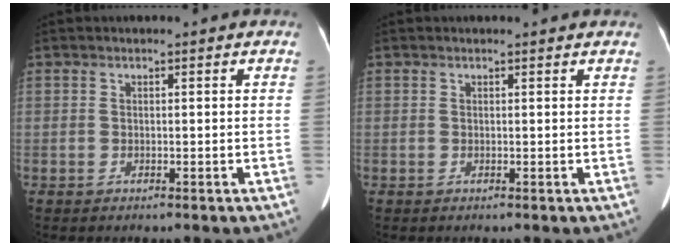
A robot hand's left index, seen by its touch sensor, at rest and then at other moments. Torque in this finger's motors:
{"motor_torque": [-0.13, 0.12, -0.02, -0.01]}